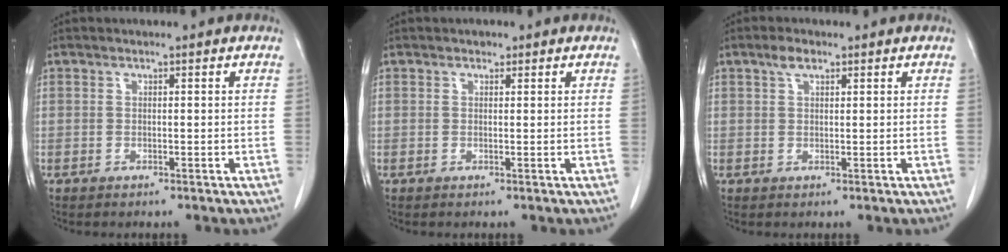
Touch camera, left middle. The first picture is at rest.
{"total": 0.7, "force": [0.5, 0.5, 0.2], "torque": [-0.003, -0.001, 0.006]}
{"total": 2.1, "force": [1.4, 0.9, 1.4], "torque": [-0.029, 0.006, 0.026]}